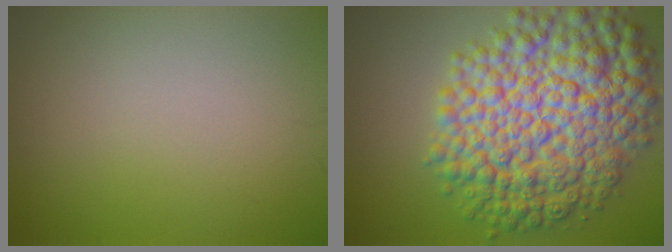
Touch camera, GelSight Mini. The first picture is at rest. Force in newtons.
{"total": 12.6, "press": 12.6, "slide": 0.2}